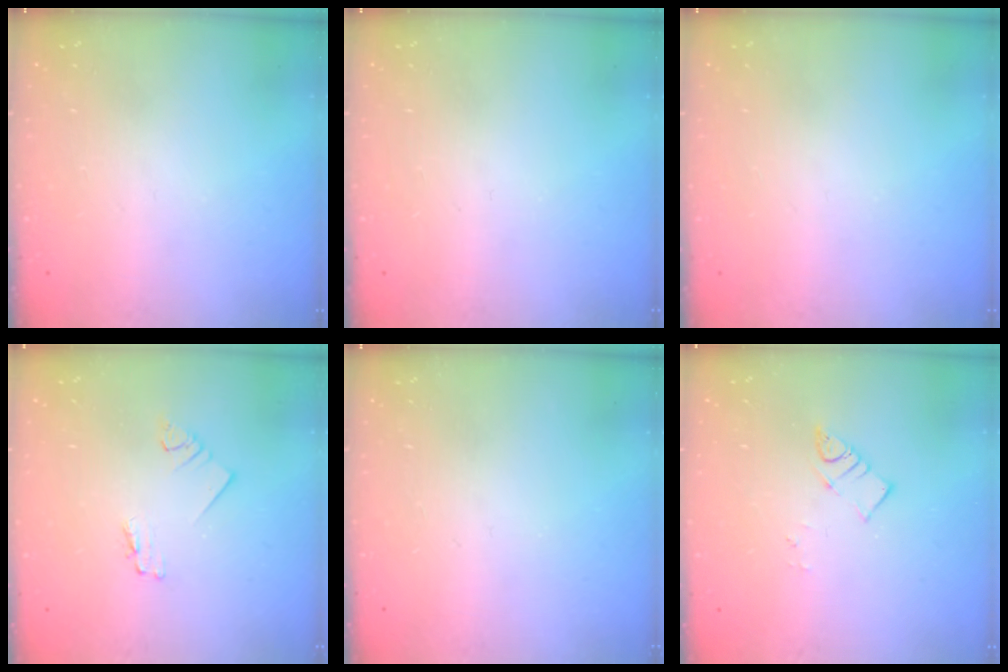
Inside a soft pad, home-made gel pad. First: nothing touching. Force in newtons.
{"total": 0.0}
{"total": 0.0}
{"total": 1.7, "press": 1.7, "slide": 0.3}
{"total": 0.0}
{"total": 3.4, "press": 3.4, "slide": 0.2}